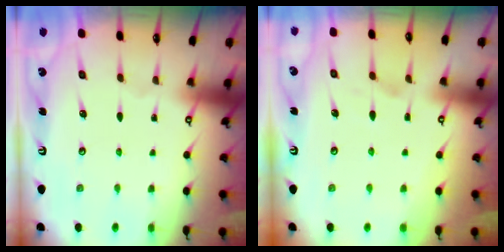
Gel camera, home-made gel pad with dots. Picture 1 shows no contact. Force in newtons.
{"total": 3.0, "press": 2.8, "slide": 1.2}